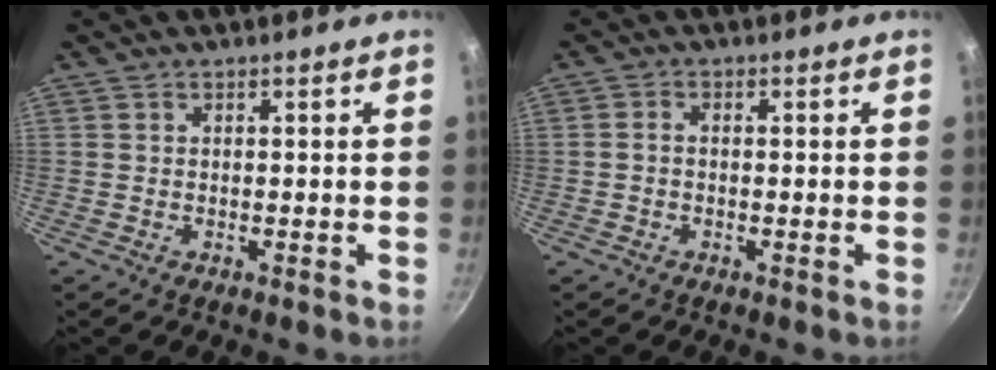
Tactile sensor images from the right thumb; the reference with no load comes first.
{"total": 1.5, "force": [-0.3, 1.0, 1.0], "torque": [-0.020, 0.010, -0.008]}